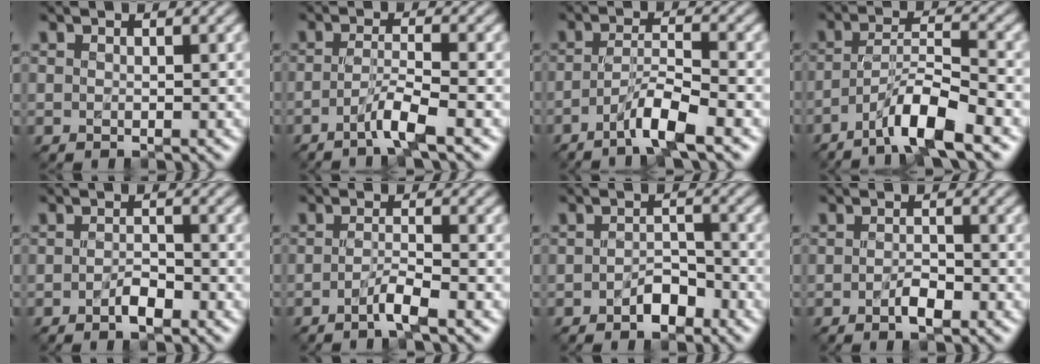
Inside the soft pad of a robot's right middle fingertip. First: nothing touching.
{"total": 3.4, "force": [-1.8, 0.2, 2.9], "torque": [-0.050, 0.007, -0.045]}
{"total": 4.3, "force": [-2.5, 0.4, 3.5], "torque": [-0.062, 0.009, -0.054]}
{"total": 6.3, "force": [-4.1, 0.9, 4.7], "torque": [-0.080, 0.012, -0.078]}
{"total": 1.9, "force": [-1.0, 0.7, 1.5], "torque": [-0.025, 0.006, -0.020]}
{"total": 2.4, "force": [-1.3, 0.1, 1.9], "torque": [-0.035, 0.006, -0.034]}
{"total": 2.3, "force": [-1.4, 1.2, 1.4], "torque": [-0.022, 0.011, -0.027]}
{"total": 1.9, "force": [-0.9, 0.6, 1.5], "torque": [-0.028, 0.004, -0.018]}